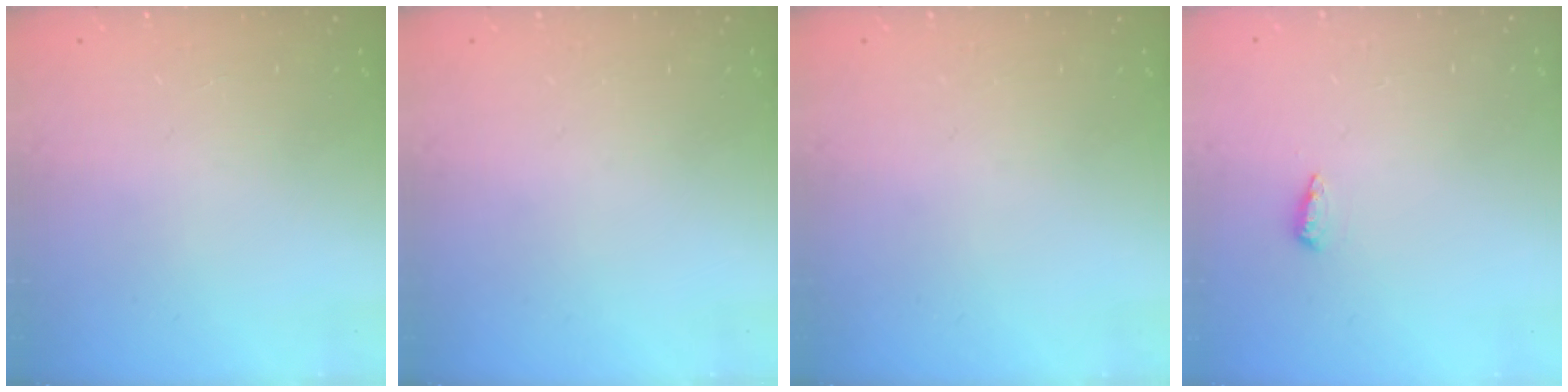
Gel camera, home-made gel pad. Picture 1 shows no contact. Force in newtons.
{"total": 0.0}
{"total": 0.0}
{"total": 5.6, "press": 5.5, "slide": 1.0}